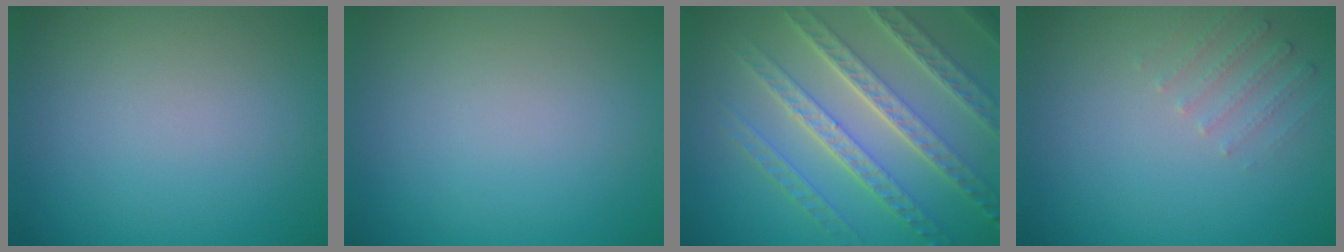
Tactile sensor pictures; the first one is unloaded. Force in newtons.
{"total": 0.0}
{"total": 7.8, "press": 5.7, "slide": 5.4}
{"total": 1.6, "press": 1.6, "slide": 0.4}